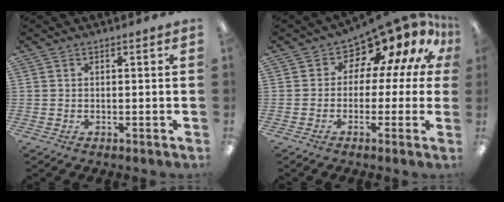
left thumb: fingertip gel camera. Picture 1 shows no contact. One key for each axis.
{"total": 10.3, "fx": 8.1, "fy": 4.4, "fz": 4.7, "tx": -0.081, "ty": -0.076, "tz": 0.140}